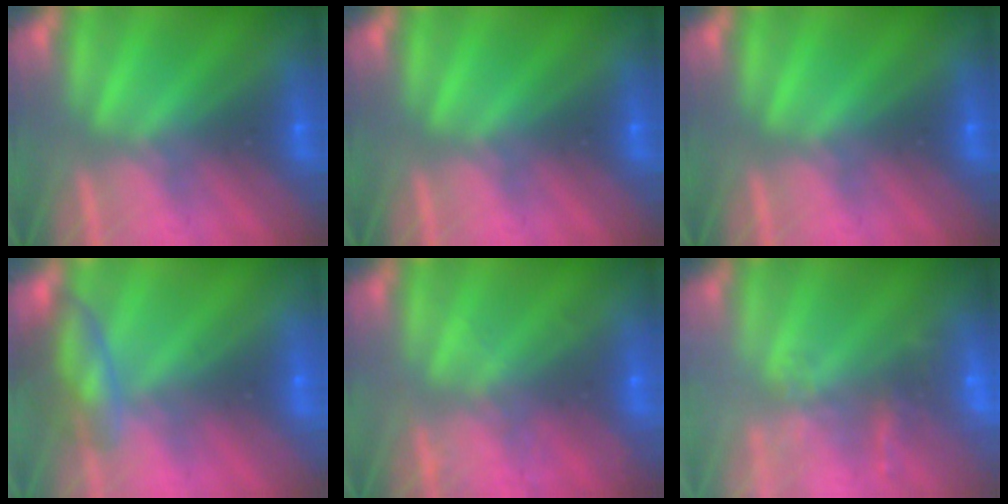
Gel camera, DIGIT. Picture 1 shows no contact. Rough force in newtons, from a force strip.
{"total": 0.0}
{"total": 0.0}
{"total": 2.8}
{"total": 2.1}
{"total": 8.0}